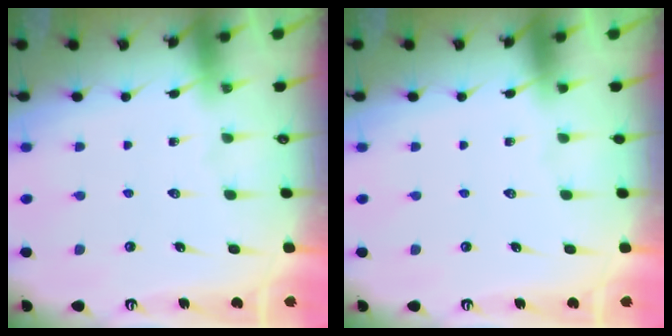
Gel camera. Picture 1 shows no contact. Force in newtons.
{"total": 0.0}